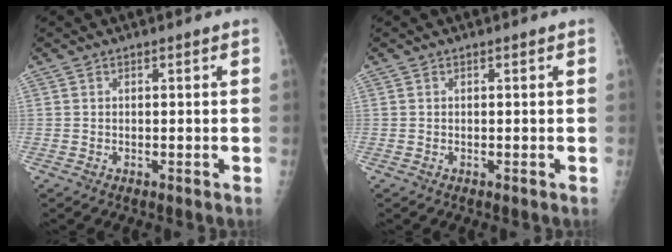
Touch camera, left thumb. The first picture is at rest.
{"total": 0.0}